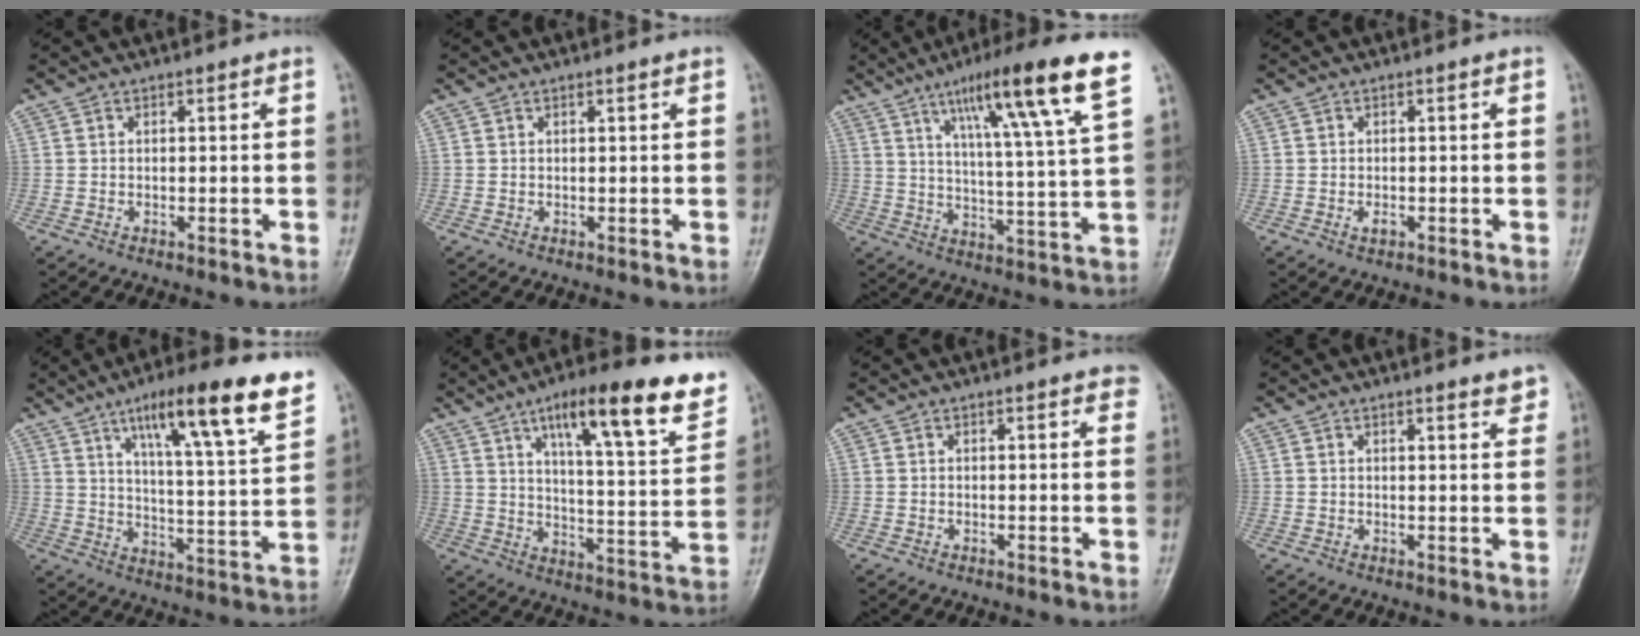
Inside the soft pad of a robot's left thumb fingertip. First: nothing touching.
{"total": 0.6, "force": [0.4, 0.0, 0.5], "torque": [-0.009, 0.000, 0.006]}
{"total": 17.5, "force": [10.0, 1.1, 14.3], "torque": [-0.216, -0.038, 0.152]}
{"total": 1.3, "force": [-0.4, 0.6, 1.0], "torque": [-0.016, 0.005, -0.005]}
{"total": 19.0, "force": [11.3, 2.9, 14.9], "torque": [-0.203, -0.047, 0.175]}
{"total": 20.5, "force": [12.0, 4.7, 15.9], "torque": [-0.198, -0.043, 0.181]}
{"total": 2.7, "force": [1.8, 0.8, 1.7], "torque": [-0.009, 0.002, 0.016]}
{"total": 2.8, "force": [2.2, 0.5, 1.7], "torque": [-0.011, -0.012, 0.026]}